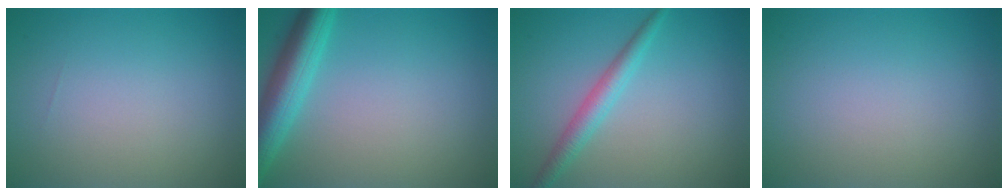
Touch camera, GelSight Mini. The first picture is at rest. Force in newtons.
{"total": 5.1, "press": 5.1, "slide": 0.3}
{"total": 2.5, "press": 2.5, "slide": 0.1}
{"total": 0.0}